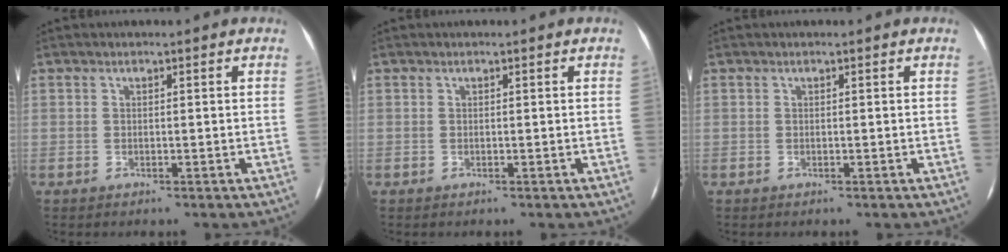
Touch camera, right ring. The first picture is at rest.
{"total": 0.0}
{"total": 0.0}